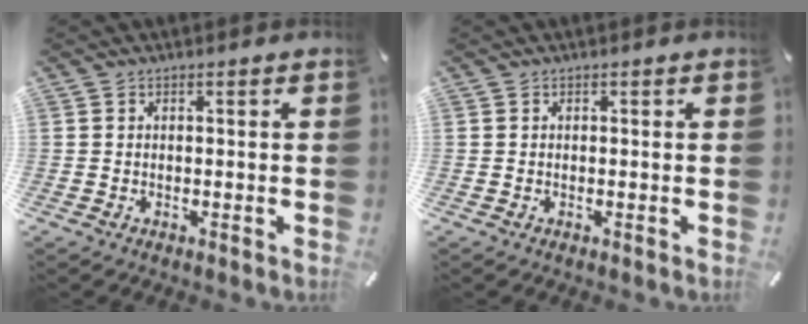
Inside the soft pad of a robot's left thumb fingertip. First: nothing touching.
{"total": 0.0}